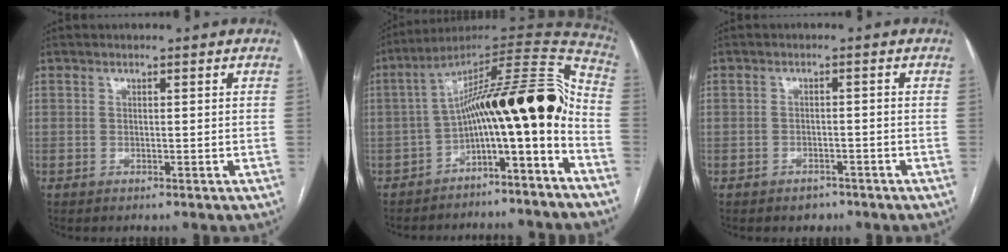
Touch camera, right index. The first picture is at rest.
{"total": 20.3, "force": [-5.4, 3.5, 19.3], "torque": [-0.272, 0.067, -0.075]}
{"total": 2.4, "force": [-1.7, 1.6, 0.6], "torque": [-0.011, 0.005, -0.020]}